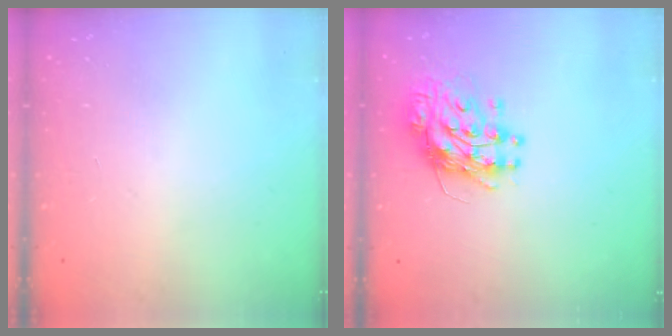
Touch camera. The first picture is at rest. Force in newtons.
{"total": 11.5, "press": 11.4, "slide": 1.3}